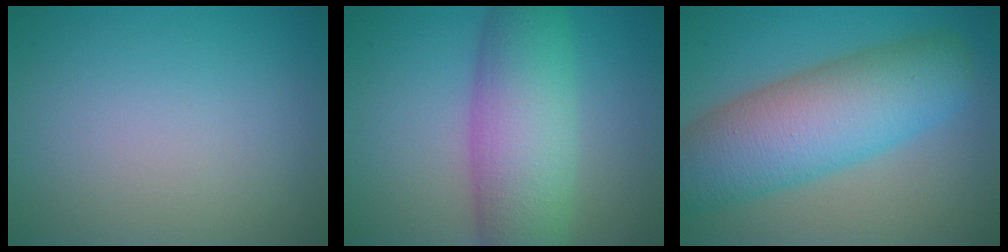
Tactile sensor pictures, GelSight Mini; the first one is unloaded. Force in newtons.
{"total": 8.5, "press": 8.5, "slide": 0.1}
{"total": 9.7, "press": 9.7, "slide": 0.2}